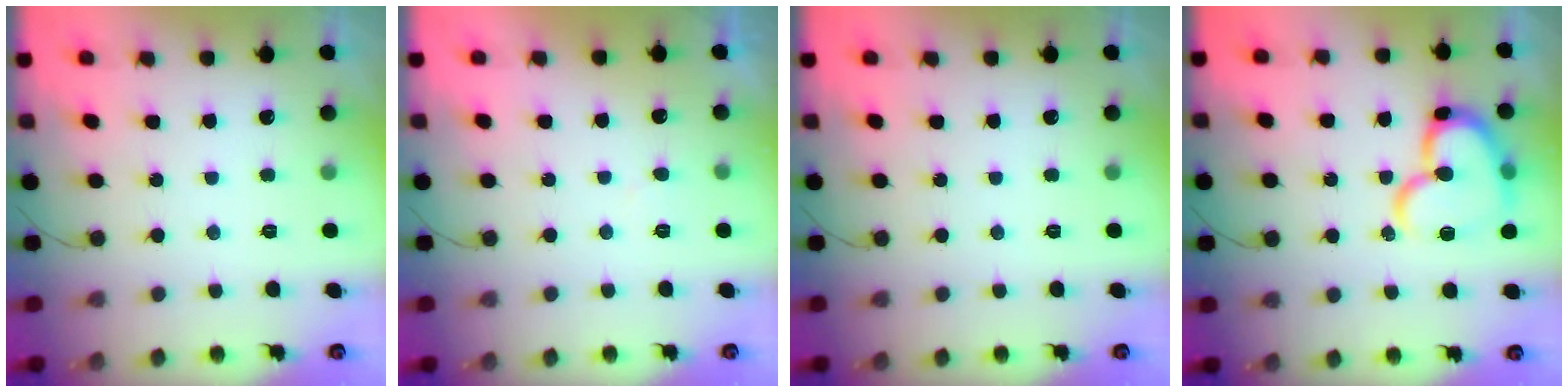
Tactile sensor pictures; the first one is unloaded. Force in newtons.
{"total": 3.2, "press": 3.2, "slide": 0.3}
{"total": 0.0}
{"total": 17.7, "press": 17.6, "slide": 2.0}